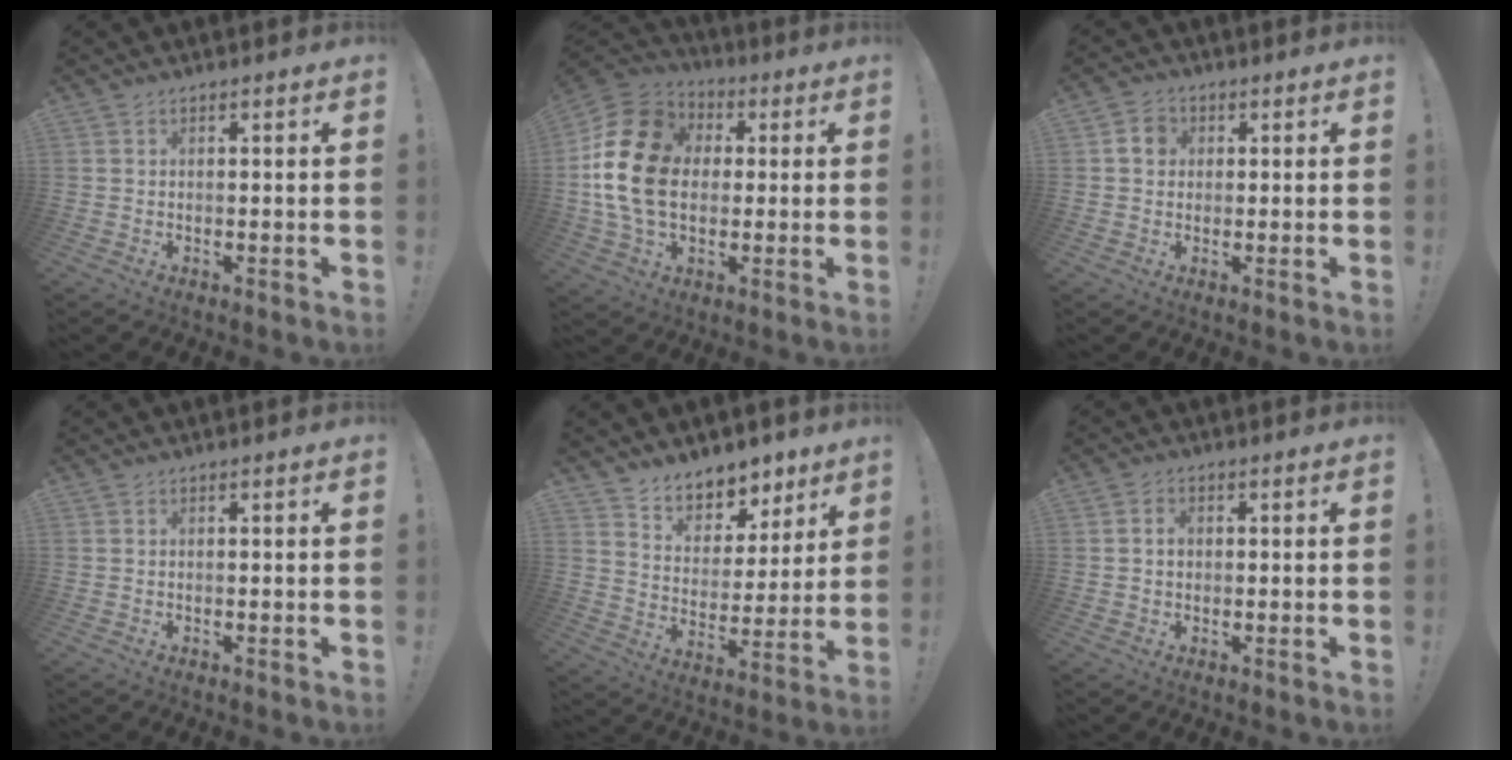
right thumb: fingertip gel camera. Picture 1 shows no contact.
{"total": 21.7, "force": [1.3, 15.8, 14.8], "torque": [-0.272, 0.015, 0.026]}
{"total": 4.9, "force": [0.9, 4.3, 2.2], "torque": [-0.033, 0.010, 0.019]}
{"total": 0.0}
{"total": 9.4, "force": [7.9, 4.9, 1.5], "torque": [-0.023, -0.073, 0.150]}
{"total": 2.5, "force": [0.1, 2.0, 1.5], "torque": [-0.015, 0.002, -0.003]}